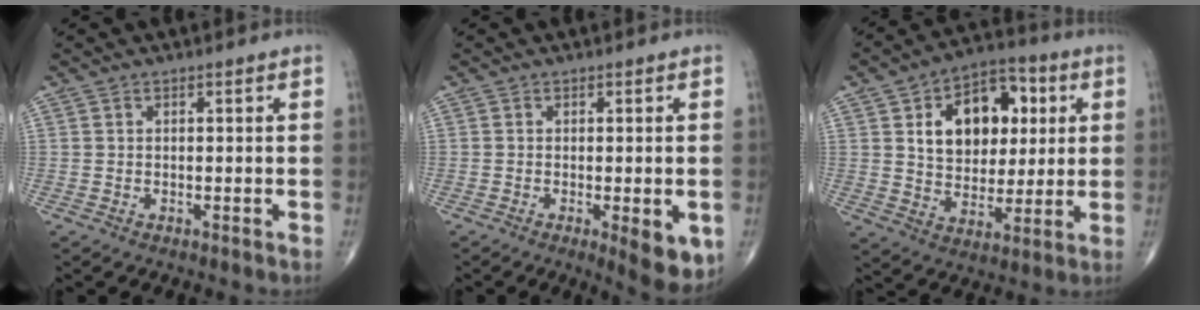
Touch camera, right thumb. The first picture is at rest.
{"total": 7.7, "force": [-2.2, 2.3, 7.0], "torque": [-0.091, -0.018, -0.029]}
{"total": 16.8, "force": [4.5, 11.5, 11.4], "torque": [-0.124, 0.002, 0.073]}